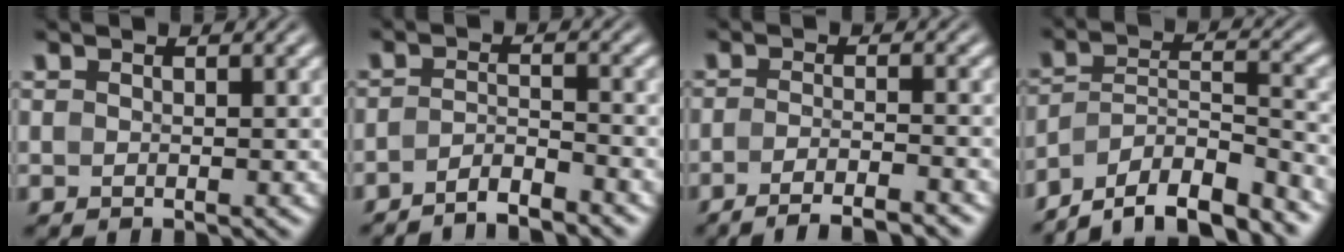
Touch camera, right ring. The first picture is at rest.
{"total": 3.7, "force": [-3.4, 0.7, 1.1], "torque": [-0.023, -0.013, -0.055]}
{"total": 5.9, "force": [-5.2, 0.9, 2.5], "torque": [-0.040, -0.021, -0.074]}
{"total": 10.6, "force": [-7.9, 6.0, 3.6], "torque": [-0.083, -0.041, -0.123]}